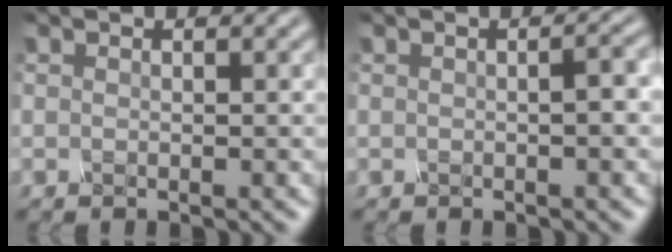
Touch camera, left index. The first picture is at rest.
{"total": 1.9, "force": [-0.1, 0.5, 1.8], "torque": [-0.020, 0.006, -0.001]}